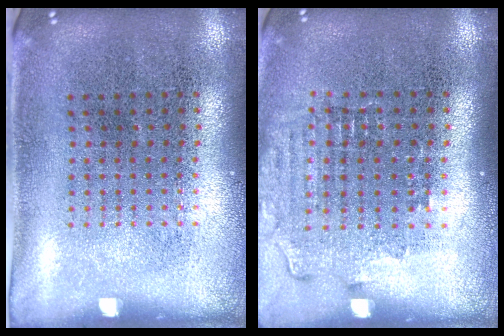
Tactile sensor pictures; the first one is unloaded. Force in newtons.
{"total": 1.5, "press": 1.3, "slide": 0.7}